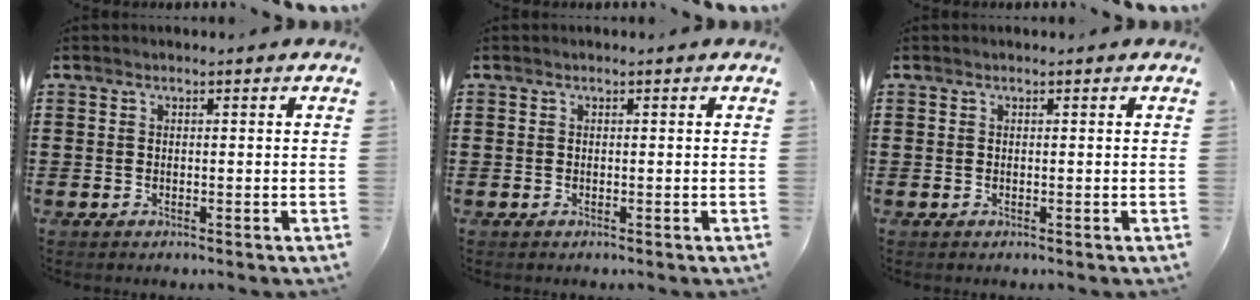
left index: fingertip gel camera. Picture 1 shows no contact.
{"total": 0.0}
{"total": 0.0}